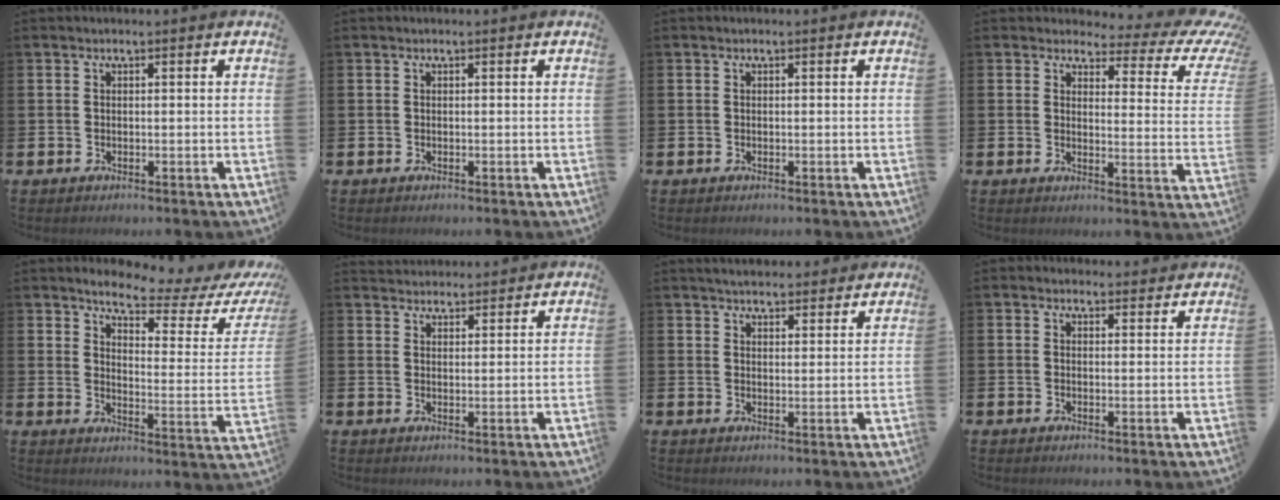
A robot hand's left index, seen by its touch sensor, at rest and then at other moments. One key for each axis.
{"total": 0.0}
{"total": 0.0}
{"total": 3.2, "fx": 2.2, "fy": 1.8, "fz": 1.5, "tx": -0.016, "ty": -0.030, "tz": 0.024}
{"total": 5.4, "fx": 4.8, "fy": 0.8, "fz": 2.2, "tx": -0.053, "ty": -0.039, "tz": 0.073}
{"total": 2.8, "fx": 2.8, "fy": 0.7, "fz": -0.1, "tx": 0.003, "ty": -0.013, "tz": 0.050}
{"total": 3.5, "fx": 3.4, "fy": 0.8, "fz": 0.3, "tx": -0.014, "ty": -0.013, "tz": 0.063}
{"total": 1.6, "fx": 1.4, "fy": 0.7, "fz": -0.1, "tx": 0.006, "ty": -0.001, "tz": 0.025}